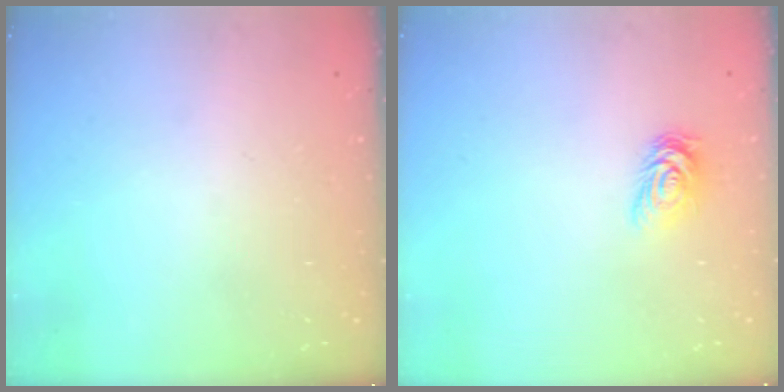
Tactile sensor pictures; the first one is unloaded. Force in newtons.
{"total": 4.6, "press": 4.6, "slide": 0.7}